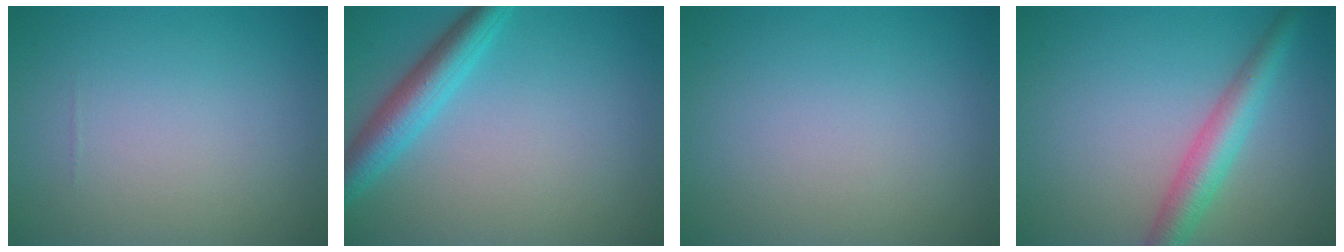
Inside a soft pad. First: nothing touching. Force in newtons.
{"total": 4.2, "press": 4.2, "slide": 0.1}
{"total": 0.0}
{"total": 3.8, "press": 3.8, "slide": 0.1}